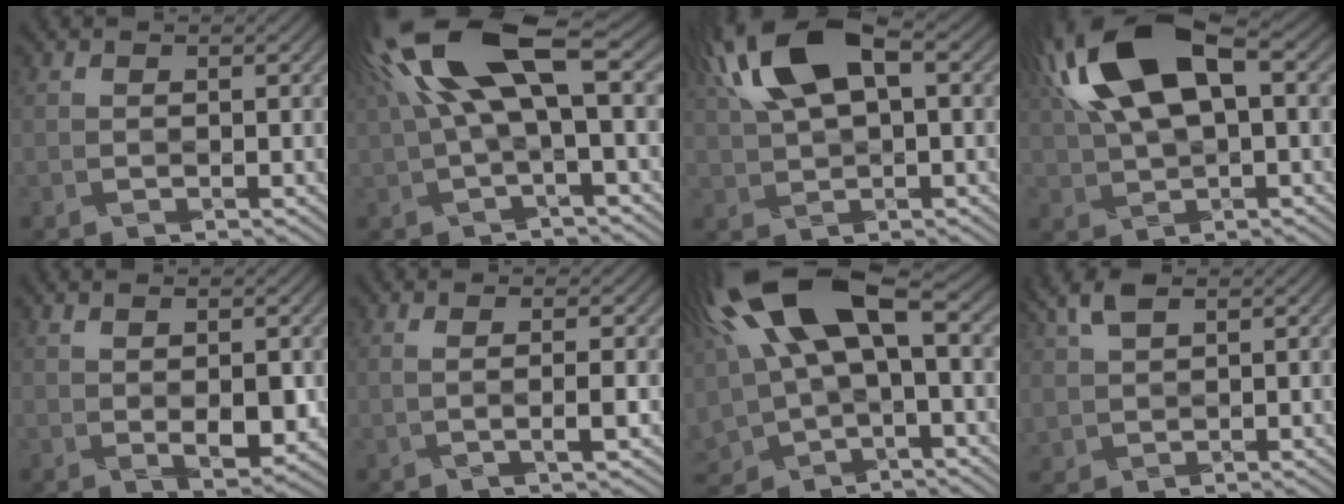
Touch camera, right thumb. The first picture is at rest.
{"total": 12.5, "force": [3.3, 3.3, 11.6], "torque": [-0.233, 0.022, 0.071]}
{"total": 11.6, "force": [4.5, 5.3, 9.3], "torque": [-0.205, 0.026, 0.084]}
{"total": 14.6, "force": [5.1, 6.7, 11.9], "torque": [-0.270, 0.025, 0.094]}
{"total": 3.4, "force": [0.6, 1.1, 3.1], "torque": [-0.061, -0.007, 0.020]}
{"total": 2.3, "force": [0.0, 0.3, 2.2], "torque": [-0.036, 0.005, -0.007]}
{"total": 16.8, "force": [4.7, 8.3, 13.9], "torque": [-0.333, 0.011, 0.098]}
{"total": 5.2, "force": [3.2, 2.4, 3.3], "torque": [-0.085, 0.014, 0.071]}